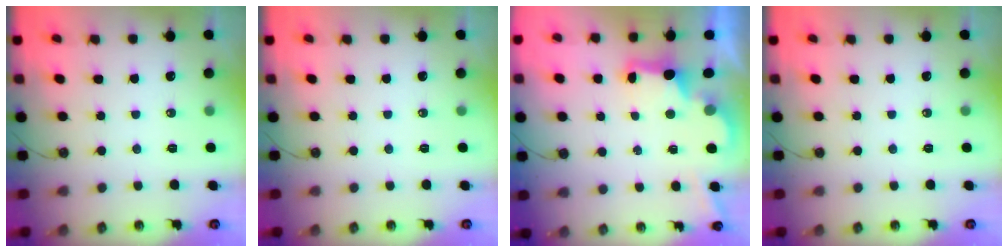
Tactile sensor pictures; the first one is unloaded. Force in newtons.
{"total": 0.0}
{"total": 2.8, "press": 2.7, "slide": 0.9}
{"total": 0.0}